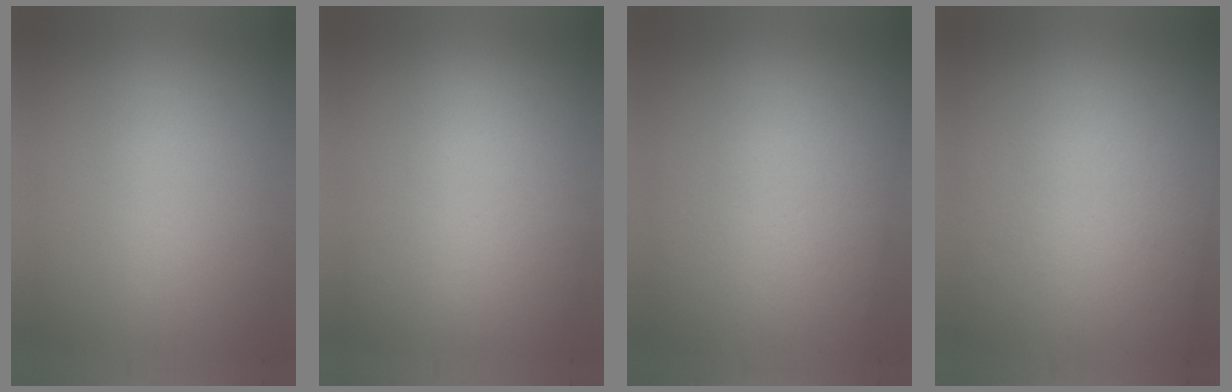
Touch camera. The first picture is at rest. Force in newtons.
{"total": 1.4}
{"total": 2.8}
{"total": 3.7}